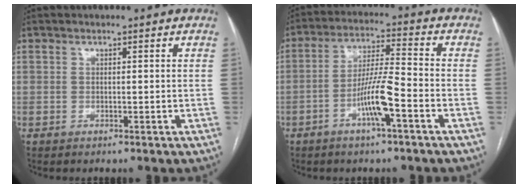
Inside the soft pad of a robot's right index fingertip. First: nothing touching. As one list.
[{"total": 8.4, "force": [-3.6, 0.4, 7.6], "torque": [-0.149, 0.006, -0.067]}]